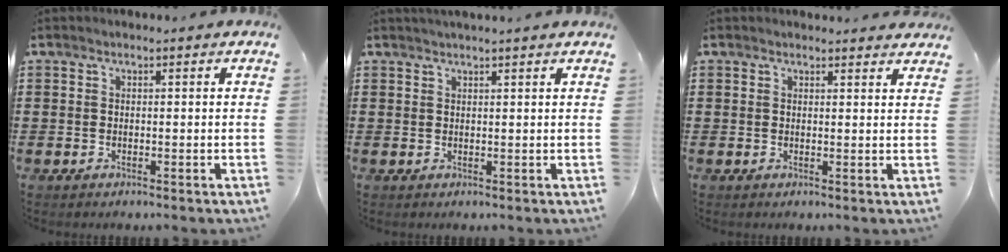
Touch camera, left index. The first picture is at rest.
{"total": 1.2, "force": [1.1, -0.2, 0.3], "torque": [-0.005, 0.000, 0.022]}
{"total": 1.5, "force": [1.5, 0.1, 0.0], "torque": [-0.004, 0.003, 0.030]}